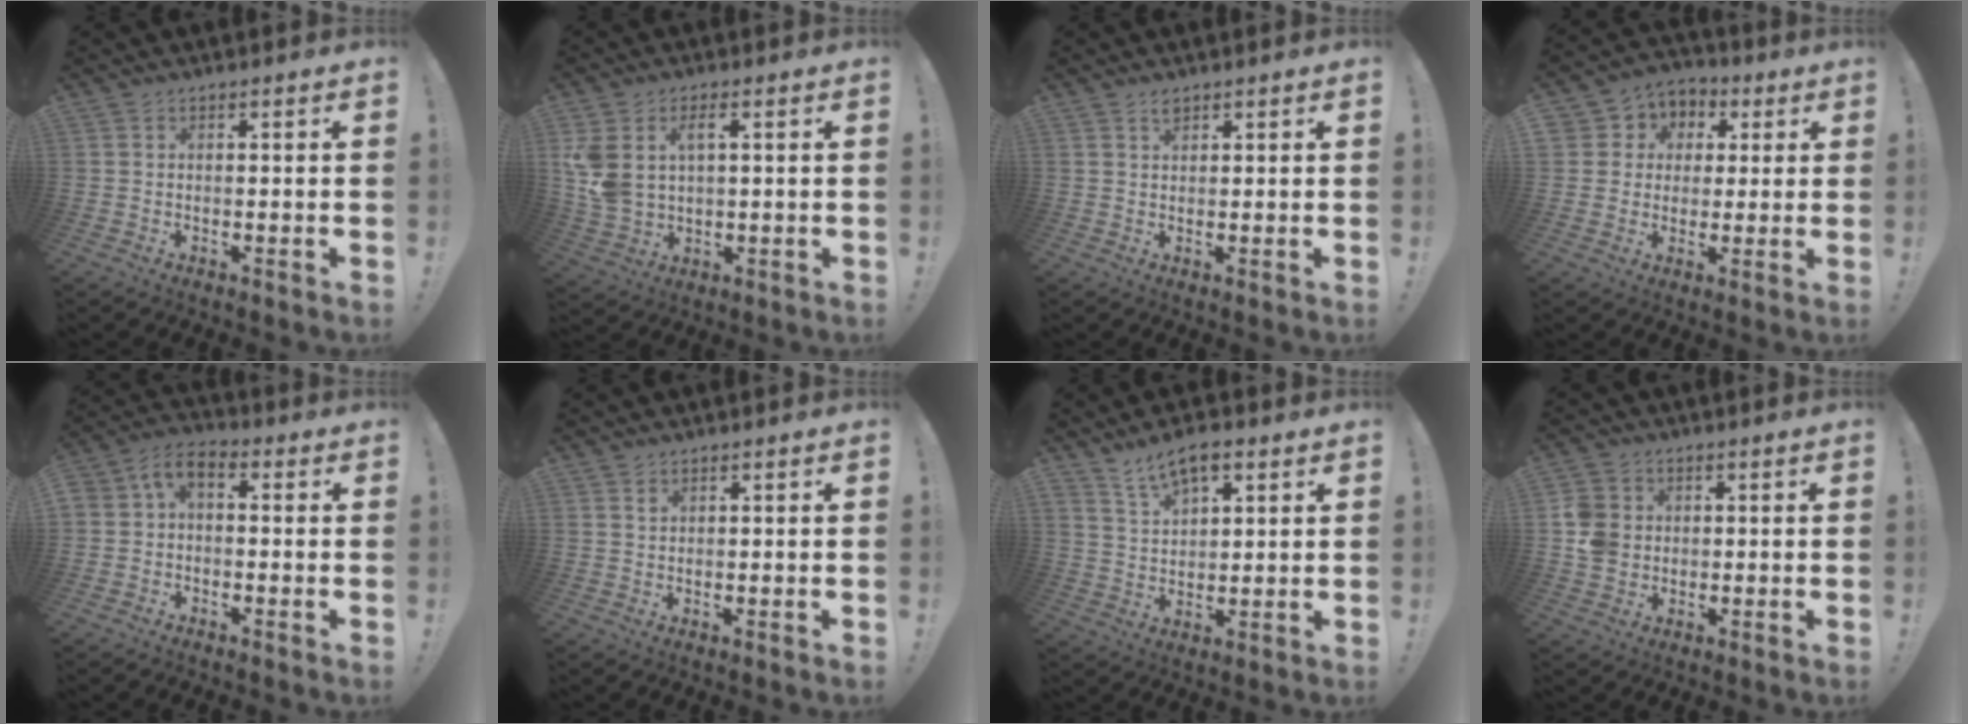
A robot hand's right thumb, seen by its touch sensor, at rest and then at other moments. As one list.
[{"total": 8.3, "force": [3.0, 5.2, 5.7], "torque": [-0.121, -0.008, 0.056]}, {"total": 1.7, "force": [1.3, 0.8, 0.7], "torque": [0.006, -0.011, 0.021]}, {"total": 7.5, "force": [0.3, 7.3, 1.8], "torque": [-0.032, -0.001, 0.011]}, {"total": 4.3, "force": [-0.7, 3.0, 3.1], "torque": [-0.065, 0.006, -0.010]}, {"total": 1.3, "force": [1.0, 0.7, 0.5], "torque": [0.005, -0.008, 0.016]}, {"total": 8.0, "force": [5.1, 4.0, 4.8], "torque": [-0.080, -0.016, 0.094]}, {"total": 7.6, "force": [0.1, 6.8, 3.2], "torque": [-0.065, 0.005, 0.004]}]